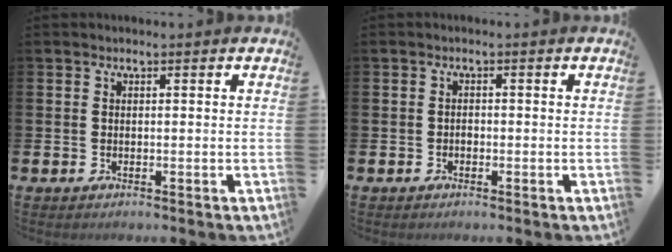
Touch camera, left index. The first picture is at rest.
{"total": 0.8, "force": [-0.5, 0.6, 0.2], "torque": [-0.010, 0.004, -0.008]}